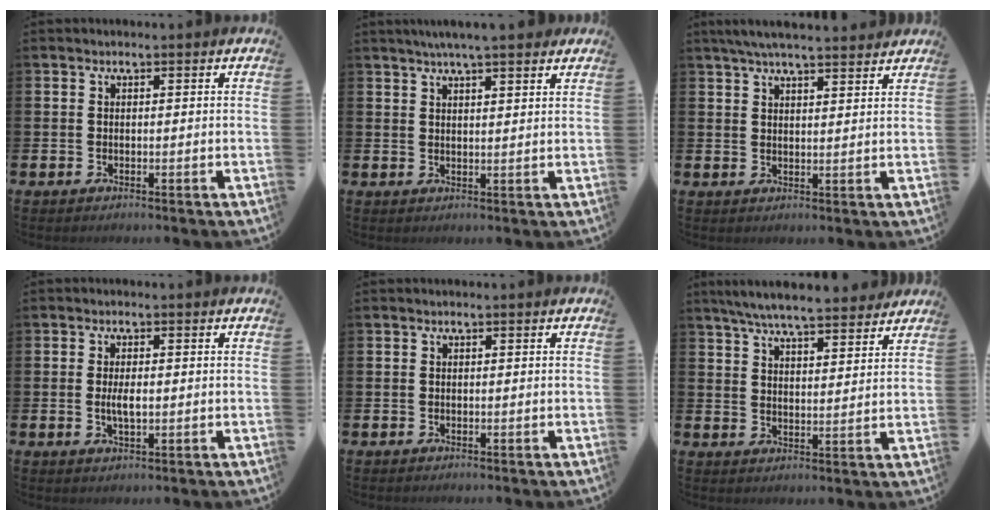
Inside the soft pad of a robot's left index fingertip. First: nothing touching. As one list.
[{"total": 4.5, "force": [4.1, -0.1, 1.7], "torque": [-0.036, -0.012, 0.072]}, {"total": 4.9, "force": [4.6, 0.3, 1.7], "torque": [-0.043, -0.011, 0.084]}, {"total": 2.8, "force": [-0.1, 1.1, 2.5], "torque": [-0.049, 0.001, -0.003]}, {"total": 0.0}, {"total": 6.9, "force": [6.5, 0.8, 2.1], "torque": [-0.060, -0.033, 0.117]}]